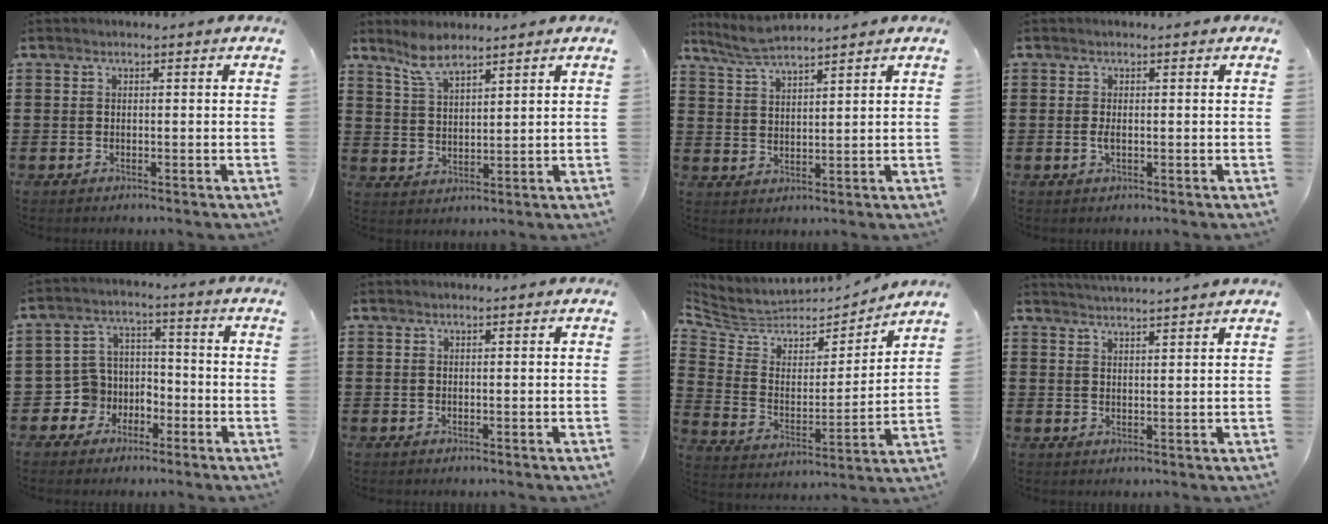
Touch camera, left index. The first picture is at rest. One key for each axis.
{"total": 5.3, "fx": 4.5, "fy": 1.4, "fz": 2.6, "tx": -0.063, "ty": -0.005, "tz": 0.083}
{"total": 4.4, "fx": 4.1, "fy": 0.5, "fz": 1.8, "tx": -0.047, "ty": -0.006, "tz": 0.076}
{"total": 1.2, "fx": 0.0, "fy": 0.4, "fz": 1.1, "tx": -0.030, "ty": -0.003, "tz": -0.002}
{"total": 5.4, "fx": -2.3, "fy": 4.9, "fz": 0.3, "tx": -0.040, "ty": -0.002, "tz": -0.048}
{"total": 0.0}
{"total": 5.0, "fx": 4.2, "fy": 2.7, "fz": 0.5, "tx": -0.045, "ty": -0.037, "tz": 0.067}
{"total": 2.6, "fx": 2.6, "fy": -0.7, "fz": 0.0, "tx": -0.008, "ty": -0.012, "tz": 0.047}